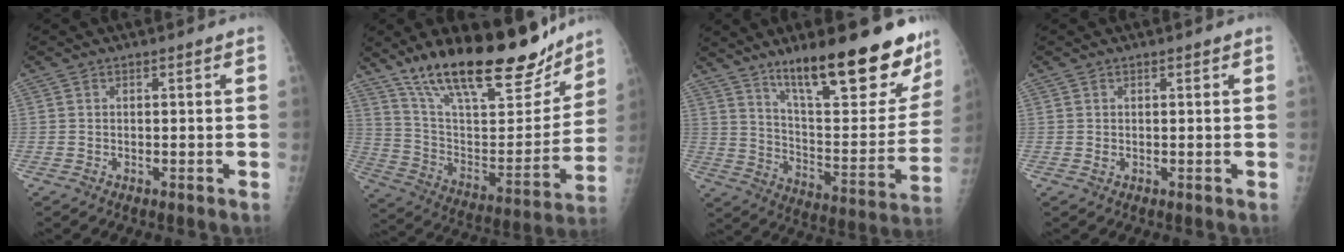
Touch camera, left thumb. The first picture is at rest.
{"total": 27.7, "force": [20.1, 9.0, 16.8], "torque": [-0.234, -0.072, 0.332]}
{"total": 25.9, "force": [17.5, 6.8, 17.8], "torque": [-0.215, -0.084, 0.271]}
{"total": 0.6, "force": [0.3, 0.4, 0.3], "torque": [-0.002, -0.001, 0.004]}